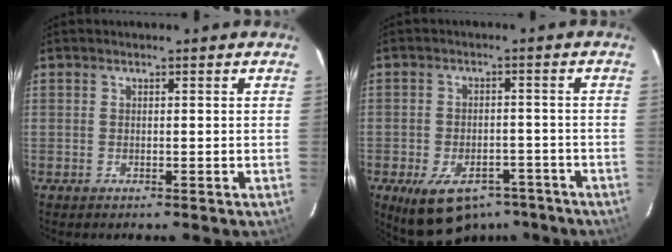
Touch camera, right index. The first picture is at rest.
{"total": 13.2, "force": [-8.5, 7.6, 6.8], "torque": [-0.141, -0.002, -0.113]}